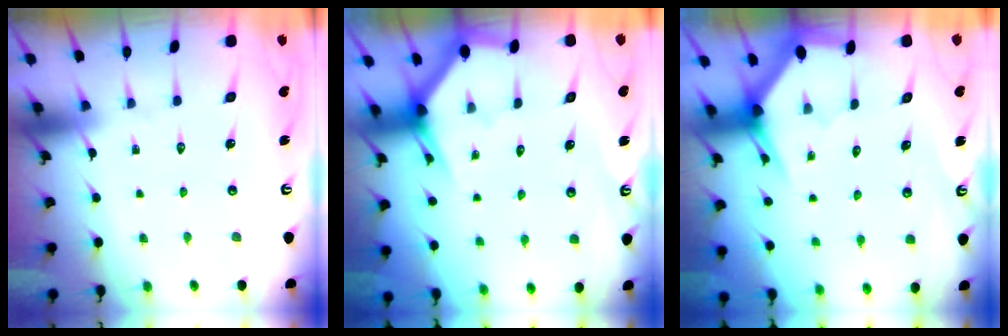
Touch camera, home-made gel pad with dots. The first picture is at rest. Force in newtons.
{"total": 3.0, "press": 3.0, "slide": 0.1}
{"total": 3.0, "press": 3.0, "slide": 0.1}